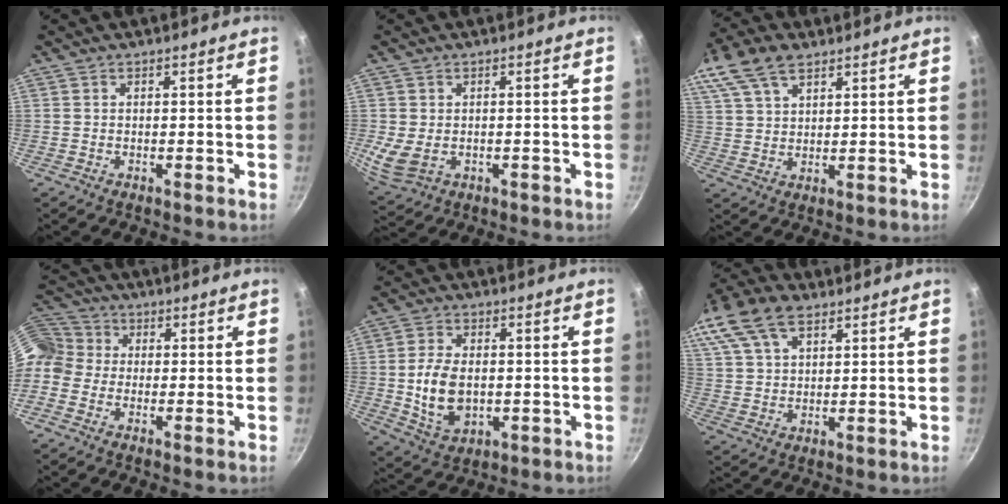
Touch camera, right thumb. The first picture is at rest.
{"total": 5.8, "force": [-0.6, 4.3, 3.9], "torque": [-0.081, -0.011, -0.001]}
{"total": 14.8, "force": [8.9, 8.4, 8.4], "torque": [-0.181, 0.023, 0.172]}
{"total": 9.3, "force": [-0.5, 8.4, 3.8], "torque": [-0.072, 0.032, -0.032]}
{"total": 10.3, "force": [-0.5, 6.7, 7.8], "torque": [-0.138, 0.000, -0.001]}
{"total": 20.8, "force": [11.6, 12.3, 12.0], "torque": [-0.279, 0.042, 0.218]}